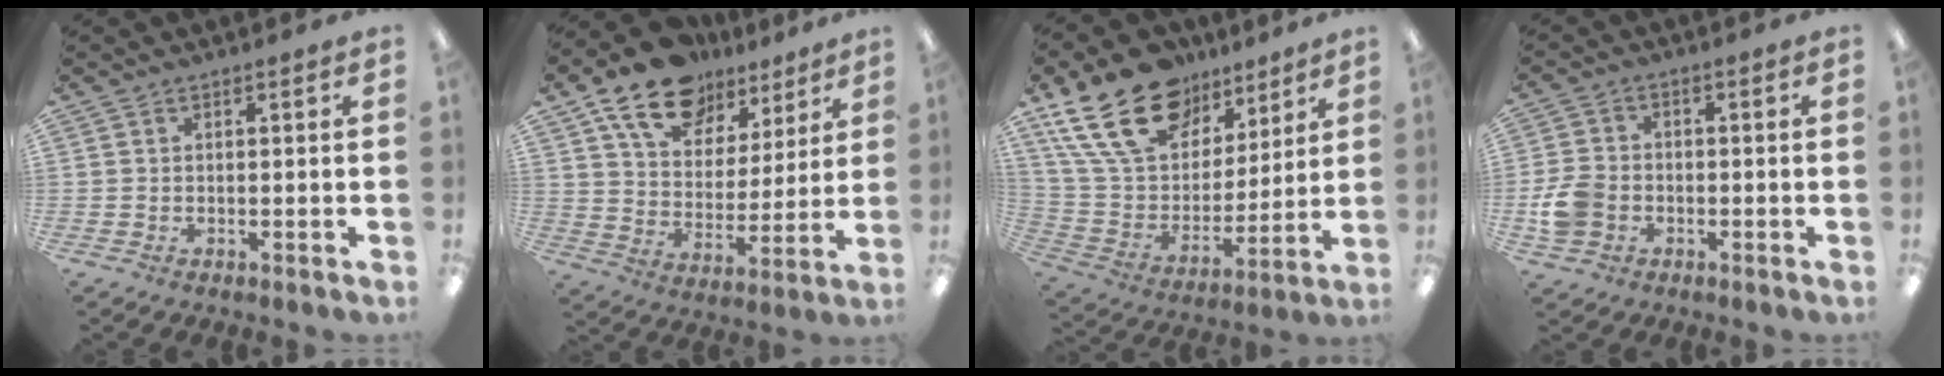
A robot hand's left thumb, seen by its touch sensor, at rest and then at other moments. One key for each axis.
{"total": 16.4, "fx": 11.5, "fy": 9.4, "fz": 7.0, "tx": -0.126, "ty": -0.062, "tz": 0.210}
{"total": 23.0, "fx": 14.0, "fy": 14.1, "fz": 11.6, "tx": -0.228, "ty": -0.063, "tz": 0.260}
{"total": 7.4, "fx": -2.0, "fy": 5.9, "fz": 4.0, "tx": -0.085, "ty": 0.018, "tz": -0.032}